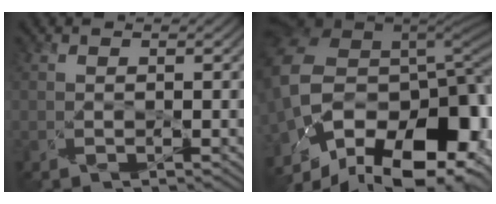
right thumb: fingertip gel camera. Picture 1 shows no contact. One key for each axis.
{"total": 19.3, "fx": -6.7, "fy": 12.5, "fz": 13.1, "tx": -0.236, "ty": -0.022, "tz": -0.082}